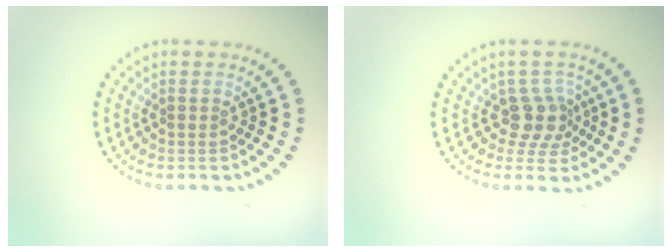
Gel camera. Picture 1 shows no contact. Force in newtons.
{"total": 2.7, "press": 2.0, "slide": 1.9}